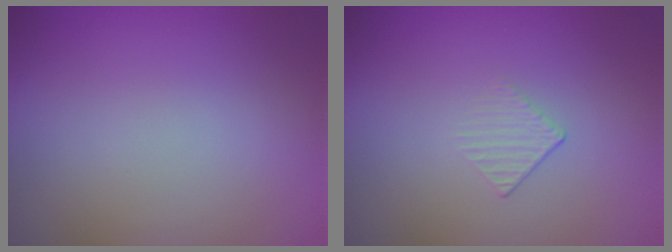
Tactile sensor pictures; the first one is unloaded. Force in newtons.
{"total": 1.2, "press": 0.4, "slide": 1.2}